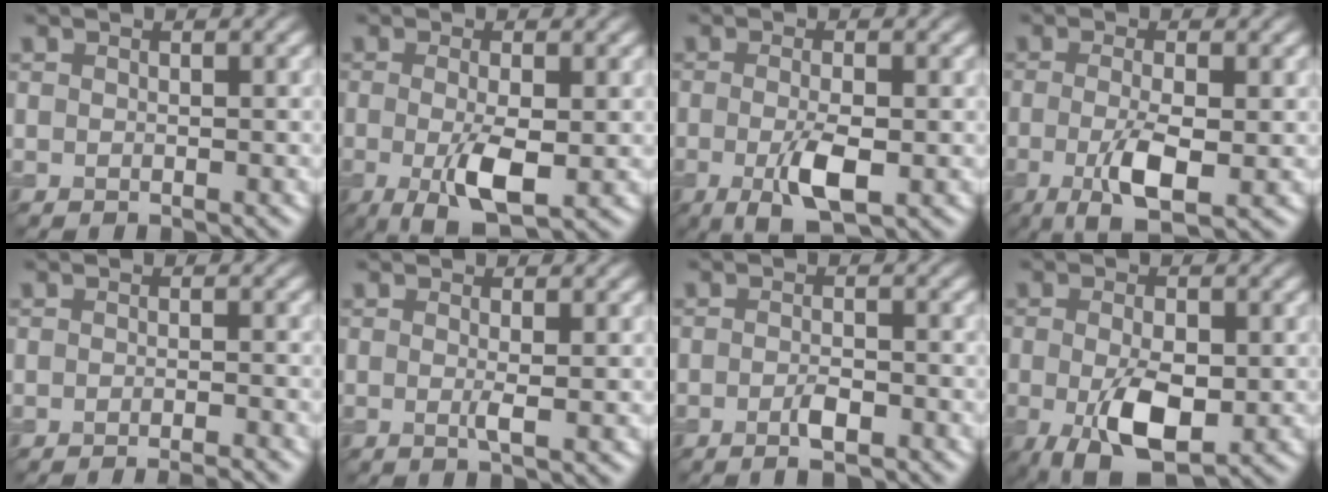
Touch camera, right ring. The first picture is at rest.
{"total": 5.1, "force": [-1.1, 1.5, 4.7], "torque": [-0.098, -0.015, -0.018]}
{"total": 4.5, "force": [-1.2, 1.3, 4.1], "torque": [-0.084, -0.010, -0.021]}
{"total": 5.3, "force": [-1.3, 1.5, 4.8], "torque": [-0.101, -0.012, -0.024]}
{"total": 2.9, "force": [-2.2, 0.4, 1.8], "torque": [-0.017, 0.002, -0.036]}
{"total": 1.4, "force": [0.0, 0.1, 1.4], "torque": [-0.031, -0.004, -0.003]}
{"total": 2.3, "force": [-1.3, 0.5, 1.9], "torque": [-0.036, -0.002, -0.024]}
{"total": 7.0, "force": [-1.6, 3.3, 5.9], "torque": [-0.125, -0.014, -0.021]}